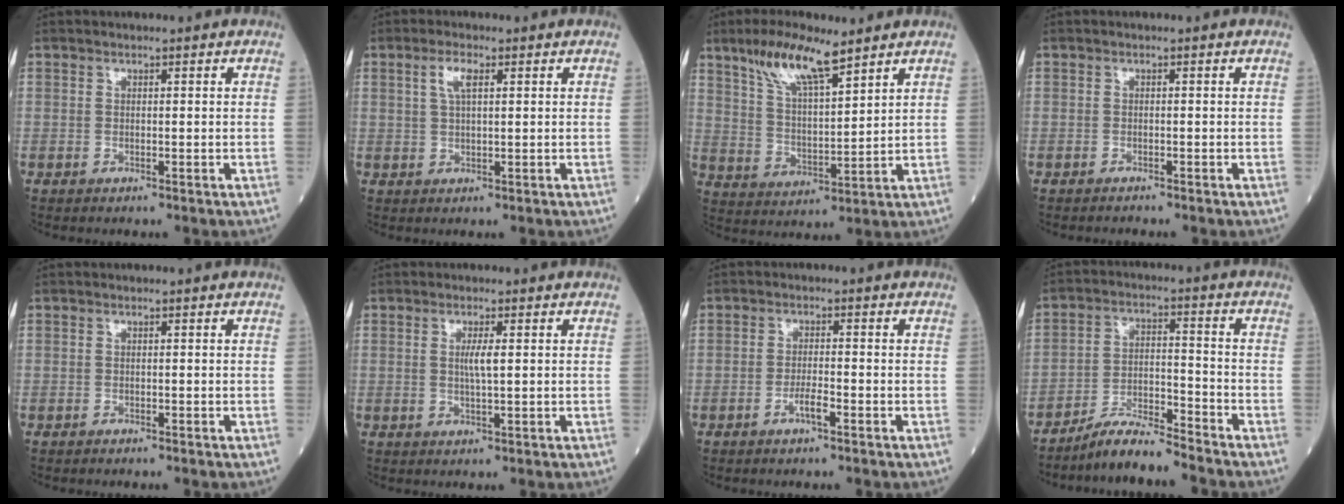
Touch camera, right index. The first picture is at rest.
{"total": 3.2, "force": [1.3, 0.9, 2.9], "torque": [-0.061, 0.006, 0.026]}
{"total": 10.2, "force": [7.2, 1.9, 7.1], "torque": [-0.139, 0.006, 0.136]}
{"total": 0.6, "force": [-0.6, 0.0, 0.0], "torque": [-0.004, -0.003, -0.011]}
{"total": 0.5, "force": [-0.5, 0.1, 0.2], "torque": [-0.004, -0.001, -0.010]}
{"total": 2.5, "force": [0.4, 0.0, 2.4], "torque": [-0.049, -0.002, 0.006]}
{"total": 2.5, "force": [-1.4, 0.2, 2.1], "torque": [-0.036, 0.001, -0.027]}
{"total": 7.6, "force": [-7.0, 0.1, 2.8], "torque": [-0.049, -0.007, -0.129]}